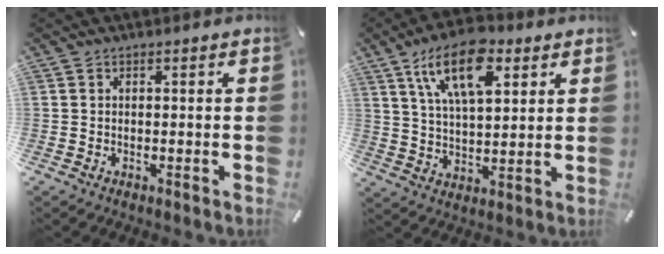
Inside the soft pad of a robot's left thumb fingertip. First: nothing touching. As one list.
[{"total": 15.2, "force": [7.8, 7.5, 10.8], "torque": [-0.186, -0.016, 0.135]}]